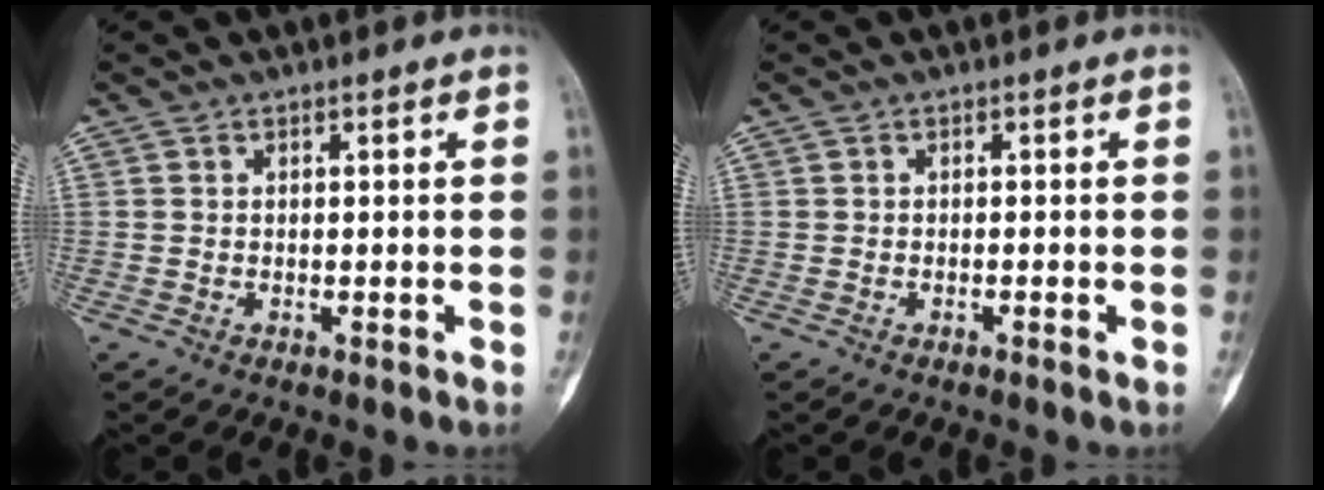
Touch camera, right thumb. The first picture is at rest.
{"total": 0.6, "force": [-0.3, 0.1, 0.5], "torque": [-0.011, 0.001, -0.005]}